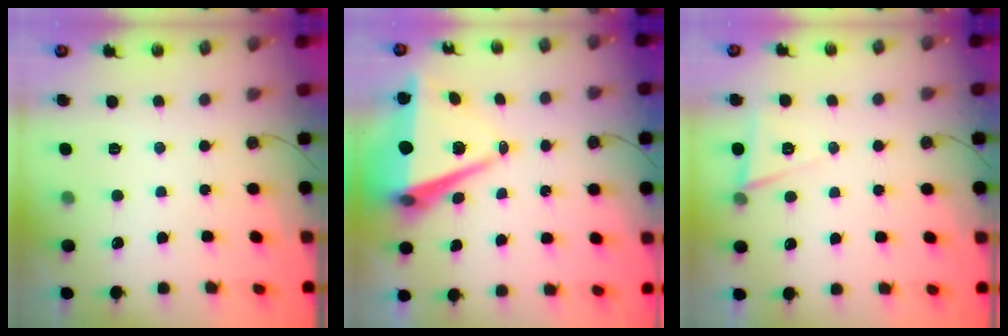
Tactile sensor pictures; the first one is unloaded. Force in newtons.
{"total": 10.1, "press": 9.2, "slide": 4.1}
{"total": 5.7, "press": 4.1, "slide": 4.0}